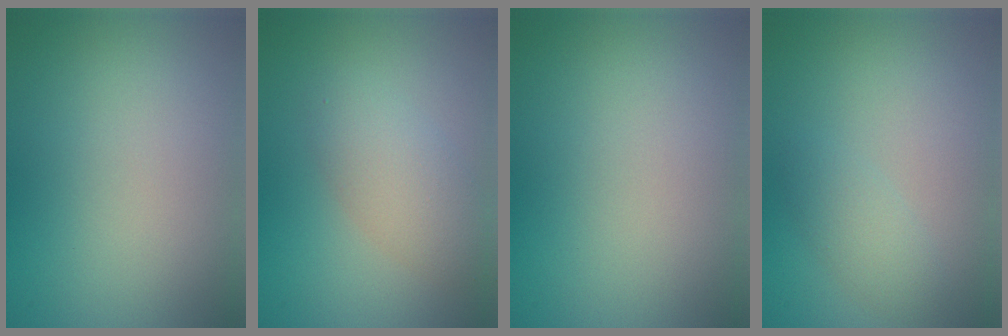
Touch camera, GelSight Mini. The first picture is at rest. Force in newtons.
{"total": 3.4, "press": 3.4, "slide": 0.3}
{"total": 0.0}
{"total": 1.6, "press": 1.6, "slide": 0.0}